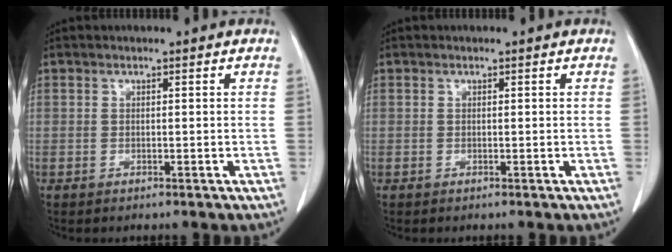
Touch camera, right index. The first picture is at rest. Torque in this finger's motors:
{"motor_torque": [0.06, -0.02, 0.04, 0.00]}